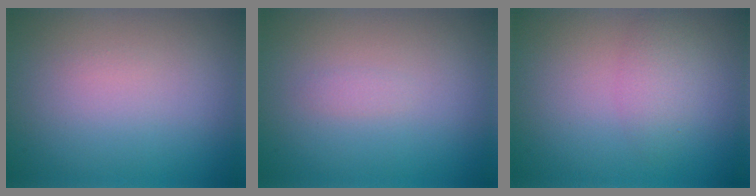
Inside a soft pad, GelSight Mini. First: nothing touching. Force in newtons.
{"total": 0.5, "press": 0.5, "slide": 0.0}
{"total": 2.0, "press": 2.0, "slide": 0.1}